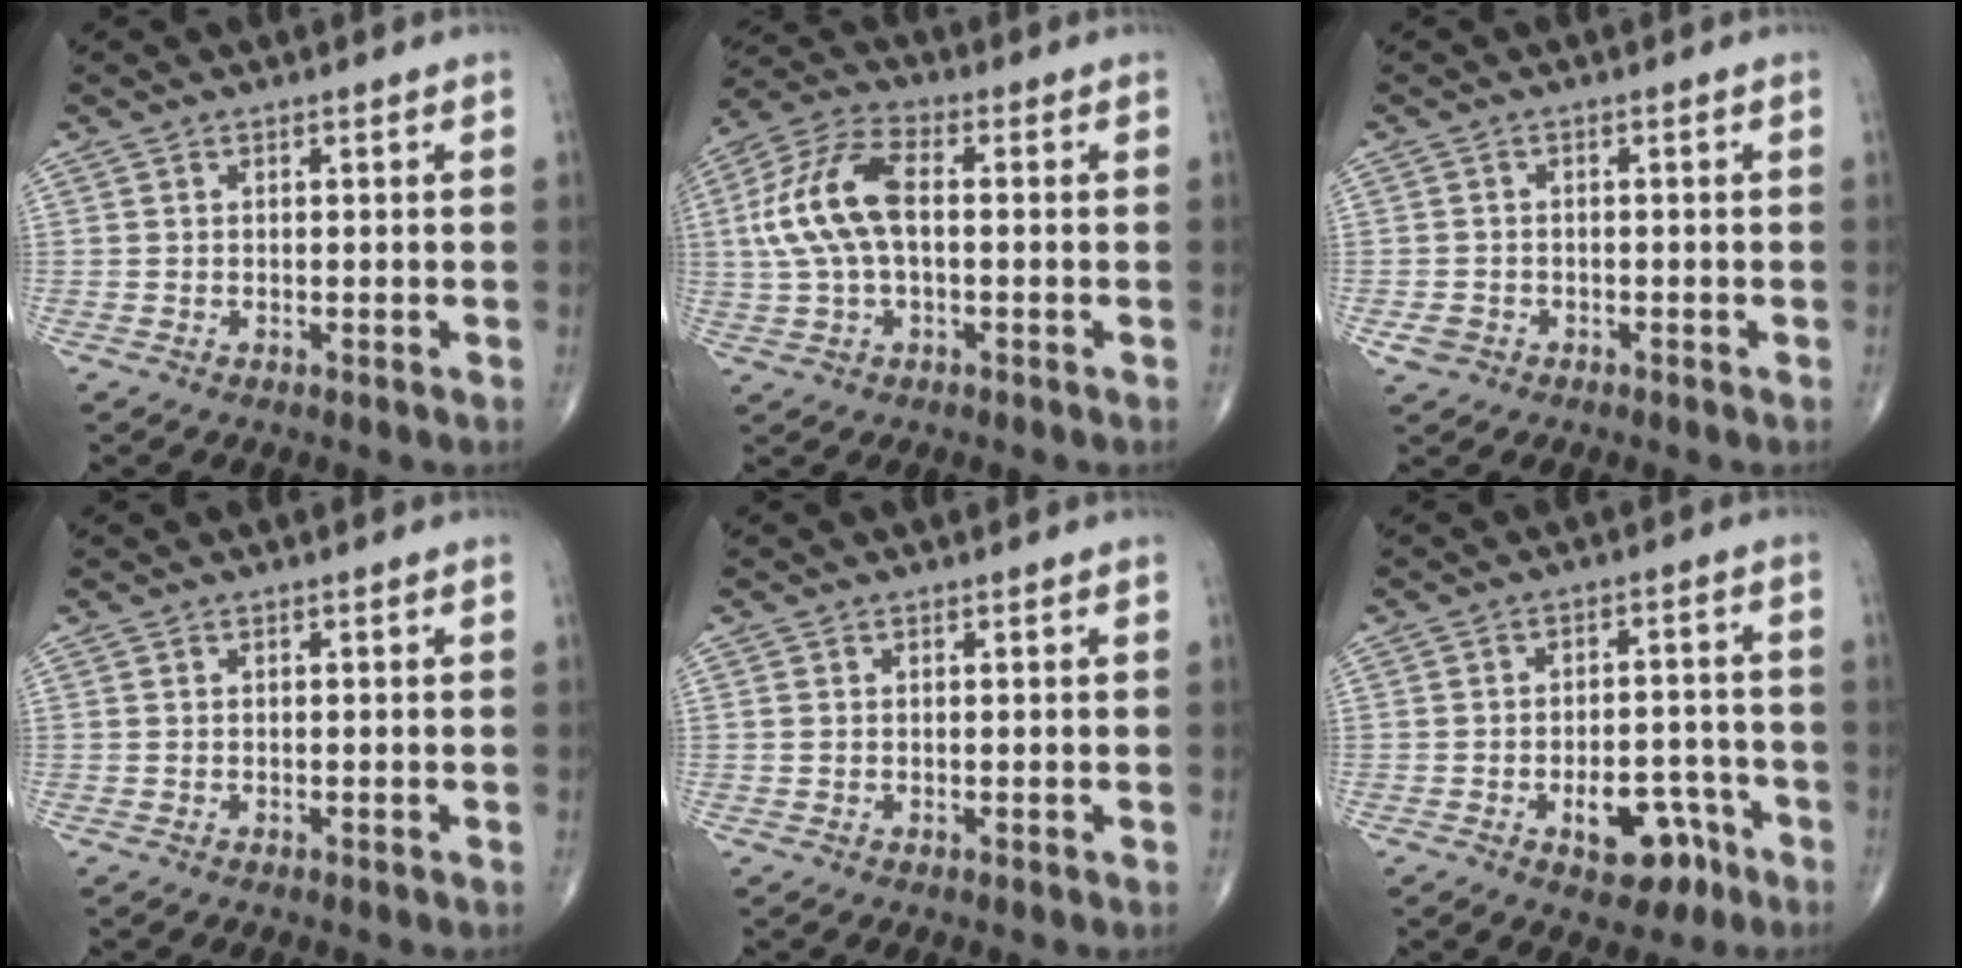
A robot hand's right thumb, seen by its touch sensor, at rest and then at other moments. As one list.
[{"total": 12.6, "force": [0.6, 6.5, 10.8], "torque": [-0.231, 0.031, 0.007]}, {"total": 2.6, "force": [-1.1, 2.1, 0.9], "torque": [-0.015, 0.007, -0.018]}, {"total": 0.0}, {"total": 0.5, "force": [0.0, 0.4, 0.3], "torque": [-0.010, -0.001, 0.001]}, {"total": 9.1, "force": [-4.6, 5.1, 5.9], "torque": [-0.057, 0.040, -0.059]}]